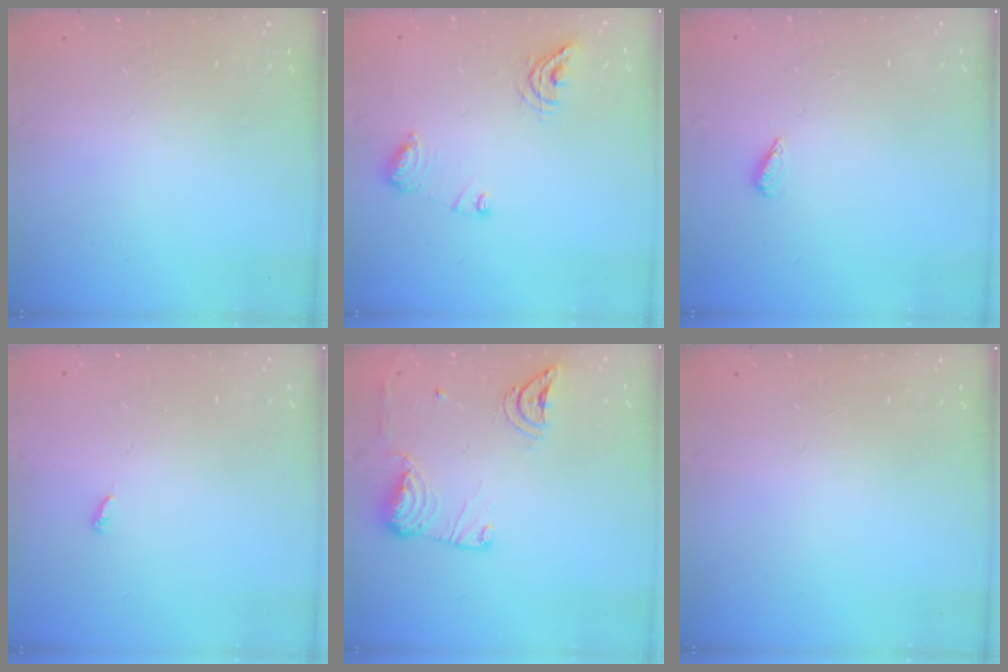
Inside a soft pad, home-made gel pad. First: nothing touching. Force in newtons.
{"total": 9.0, "press": 9.0, "slide": 0.7}
{"total": 2.3, "press": 2.2, "slide": 0.8}
{"total": 2.5, "press": 2.5, "slide": 0.2}
{"total": 12.8, "press": 12.7, "slide": 1.6}
{"total": 0.0}